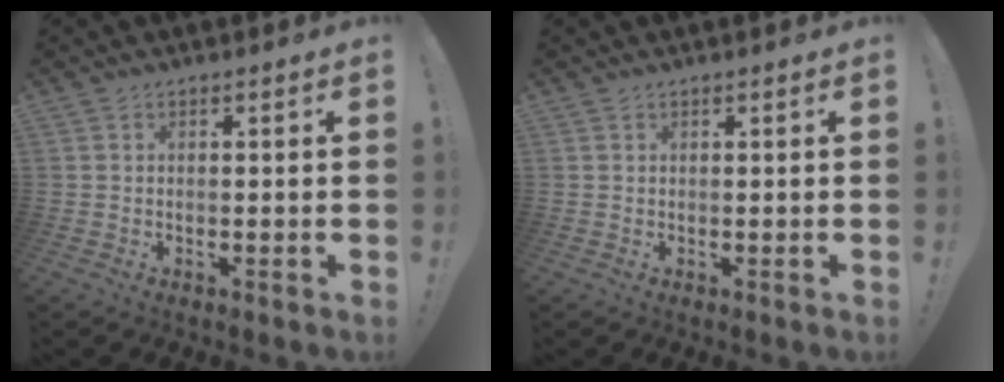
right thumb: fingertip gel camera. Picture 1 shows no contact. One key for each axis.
{"total": 0.0}